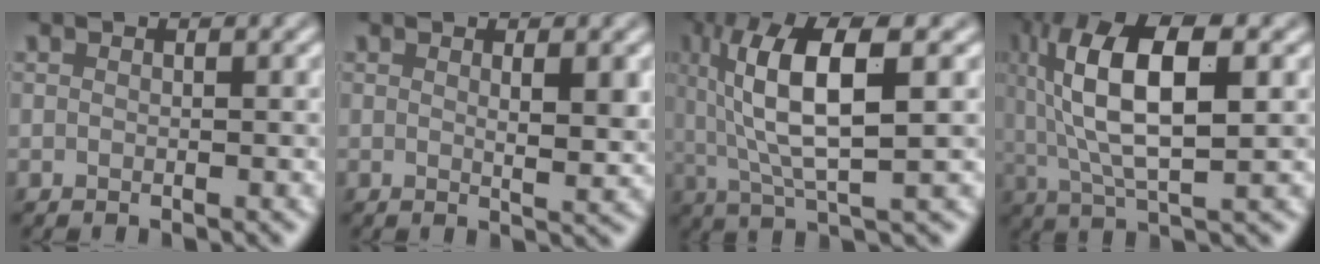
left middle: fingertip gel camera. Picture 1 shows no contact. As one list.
[{"total": 2.7, "force": [0.8, 0.7, 2.5], "torque": [-0.036, -0.005, 0.014]}, {"total": 9.0, "force": [2.1, 2.4, 8.4], "torque": [-0.151, 0.004, 0.039]}, {"total": 10.4, "force": [2.2, 3.6, 9.5], "torque": [-0.179, 0.011, 0.038]}]